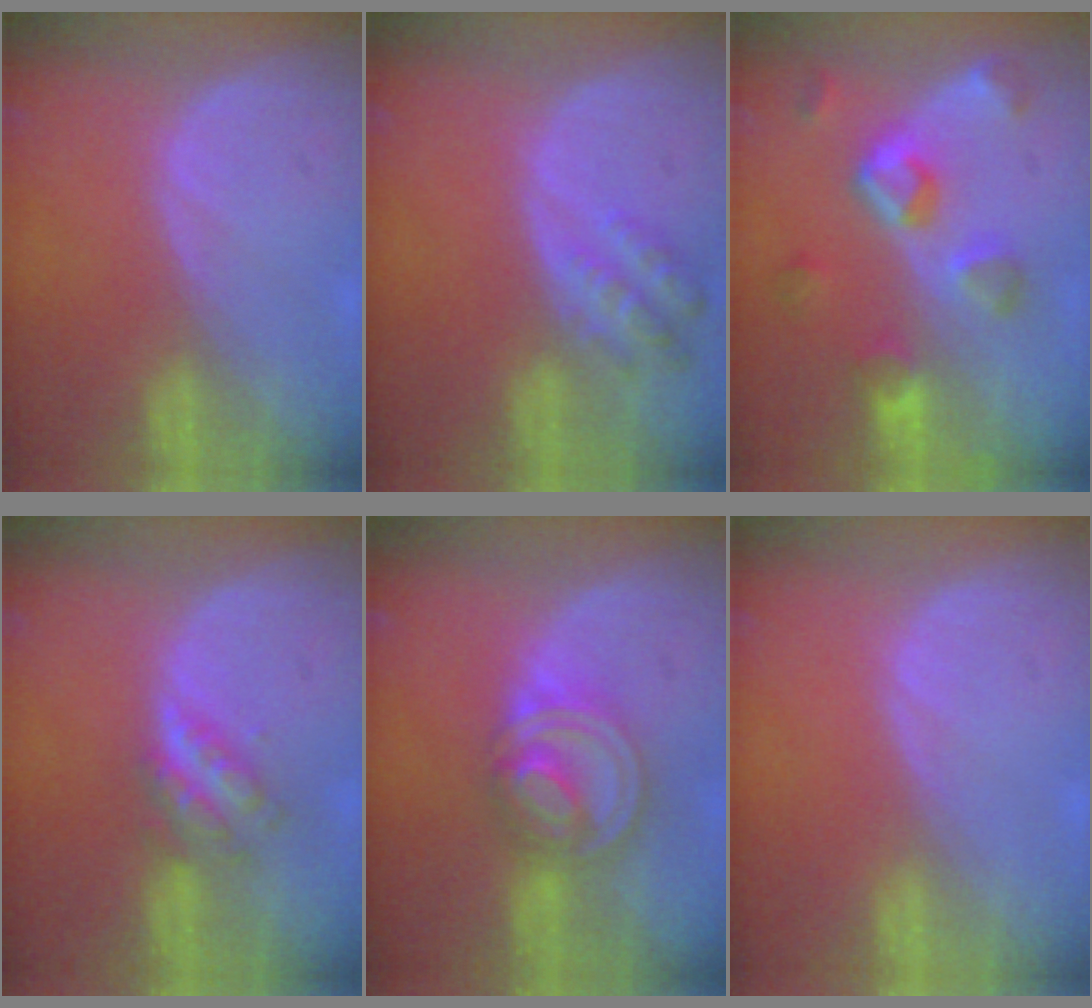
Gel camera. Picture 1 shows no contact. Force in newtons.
{"total": 5.3, "press": 5.0, "slide": 1.9}
{"total": 7.3, "press": 7.1, "slide": 1.7}
{"total": 4.7, "press": 4.4, "slide": 1.5}
{"total": 8.2, "press": 6.9, "slide": 4.4}
{"total": 0.0}